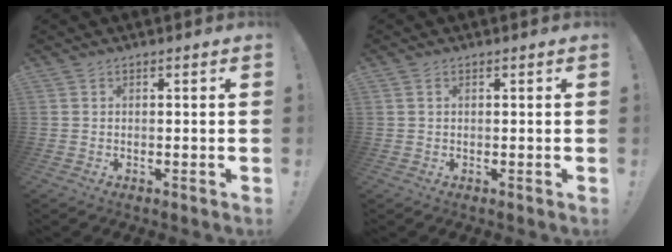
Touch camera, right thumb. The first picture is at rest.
{"total": 0.7, "force": [0.2, 0.5, 0.4], "torque": [-0.014, 0.005, 0.006]}